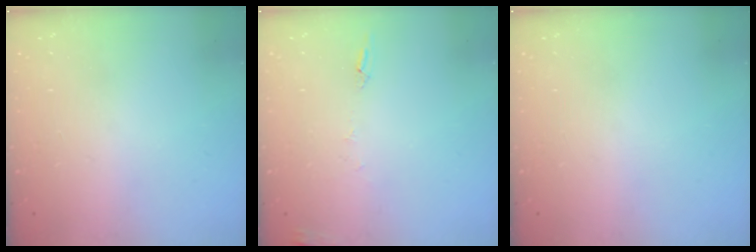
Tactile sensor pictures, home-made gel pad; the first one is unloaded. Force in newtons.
{"total": 6.0, "press": 6.0, "slide": 0.6}
{"total": 0.0}